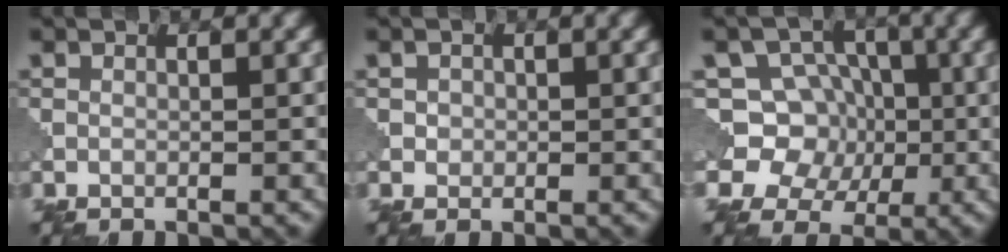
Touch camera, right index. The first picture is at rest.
{"total": 0.8, "force": [0.2, 0.8, 0.1], "torque": [0.004, -0.002, 0.004]}
{"total": 7.4, "force": [0.1, 6.8, 2.8], "torque": [-0.030, 0.028, -0.030]}